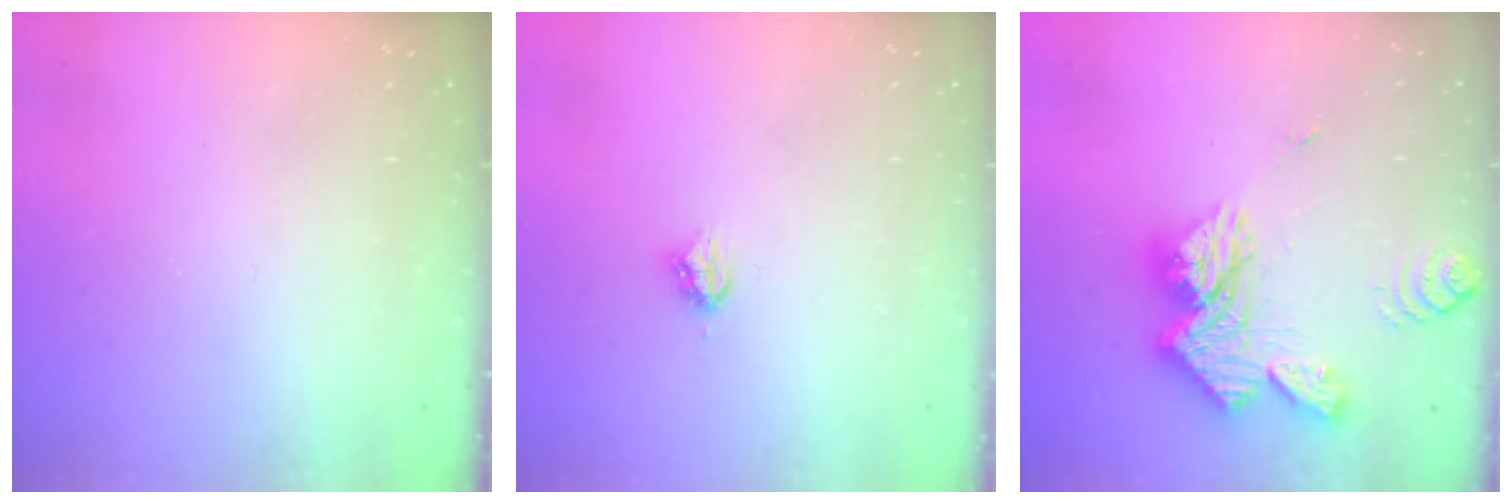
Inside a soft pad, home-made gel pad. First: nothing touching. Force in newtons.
{"total": 3.9, "press": 3.9, "slide": 0.4}
{"total": 19.3, "press": 19.1, "slide": 2.0}